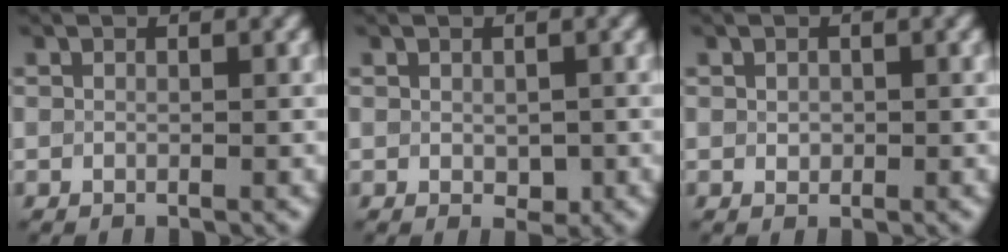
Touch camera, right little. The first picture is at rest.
{"total": 1.3, "force": [-0.2, 0.8, 1.1], "torque": [-0.012, -0.006, 0.003]}
{"total": 0.7, "force": [0.1, 0.6, 0.4], "torque": [-0.006, -0.002, 0.002]}